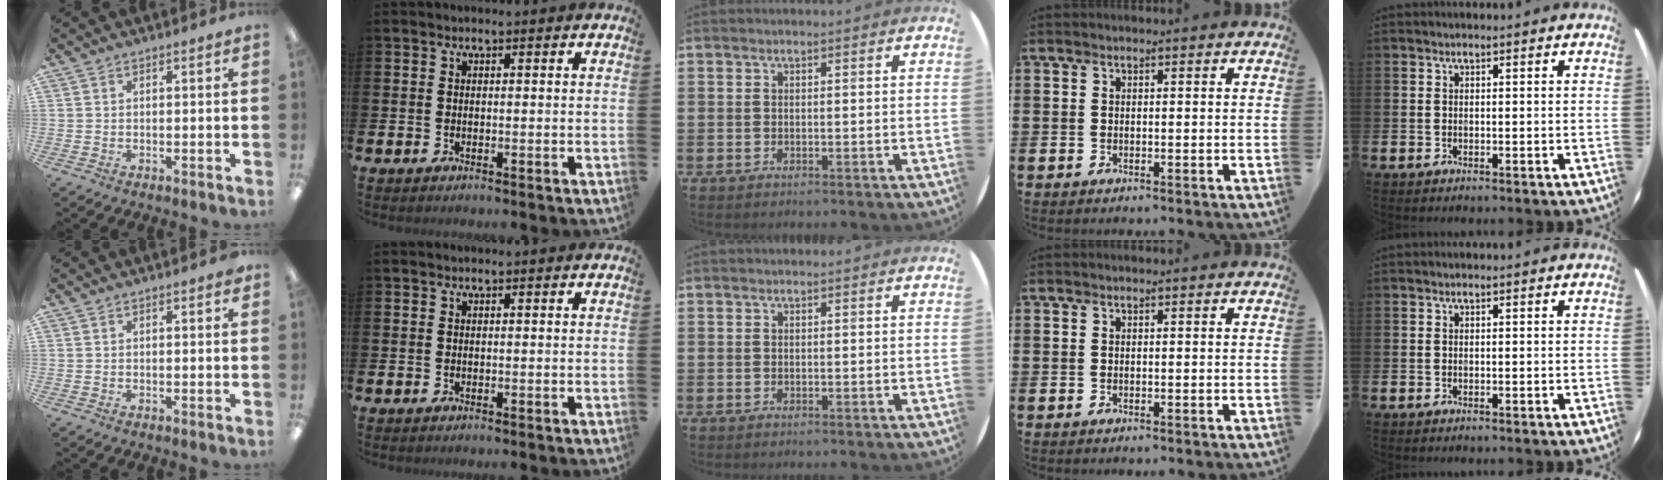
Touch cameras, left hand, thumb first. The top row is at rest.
{"thumb": {"total": 0.7, "force": [0.4, 0.2, 0.5], "torque": [-0.003, 0.000, 0.005]}}